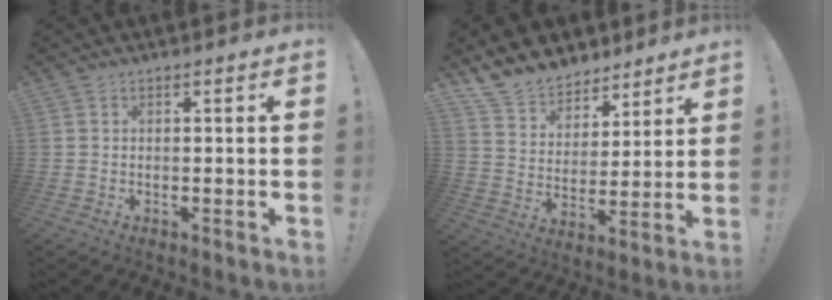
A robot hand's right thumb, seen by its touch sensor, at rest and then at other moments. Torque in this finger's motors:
{"motor_torque": [0.06, 0.10, 0.53, 0.48, 0.06]}